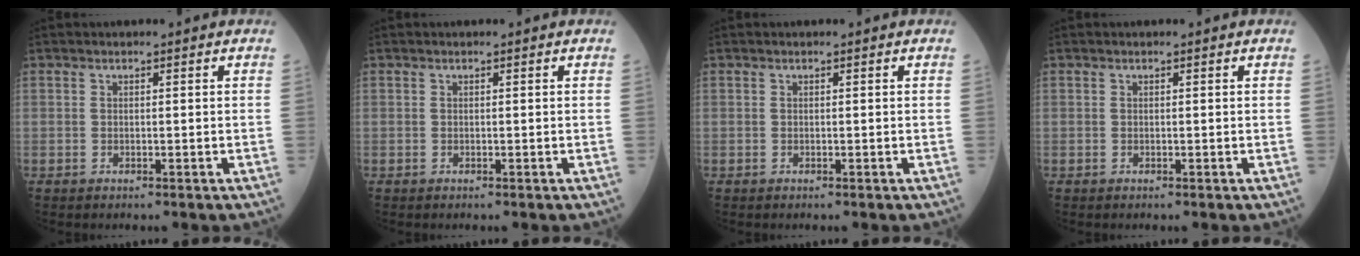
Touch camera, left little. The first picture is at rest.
{"total": 0.0}
{"total": 0.0}
{"total": 0.0}